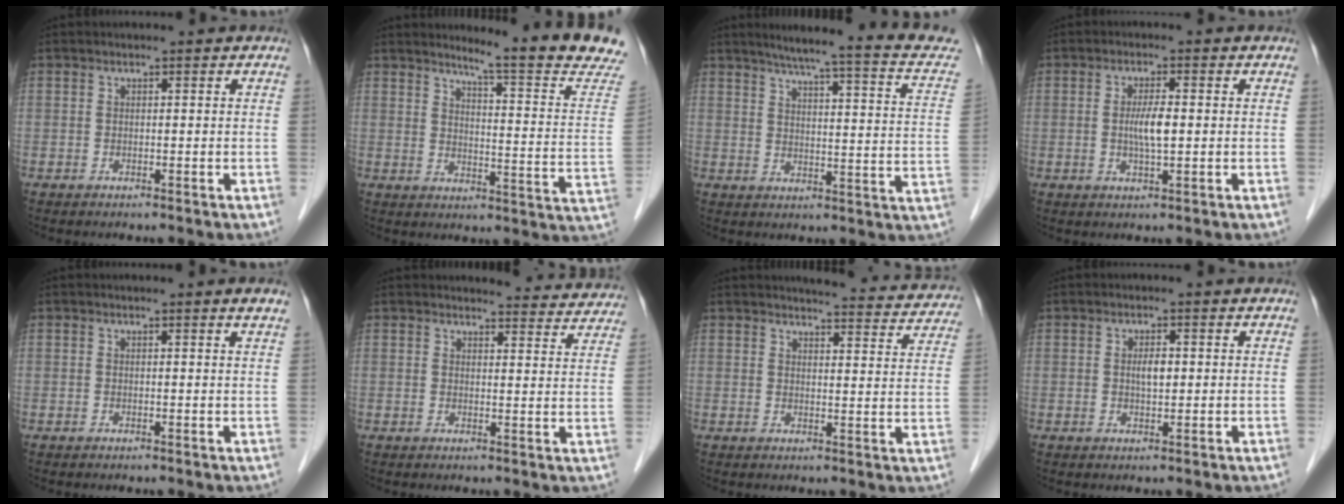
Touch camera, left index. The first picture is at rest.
{"total": 16.4, "force": [14.6, -0.9, 7.4], "torque": [-0.099, -0.083, 0.168]}
{"total": 19.1, "force": [15.7, 1.5, 10.7], "torque": [-0.144, -0.018, 0.176]}
{"total": 3.7, "force": [-0.1, 0.6, 3.6], "torque": [-0.071, -0.002, -0.002]}
{"total": 0.9, "force": [0.7, -0.2, 0.6], "torque": [-0.018, -0.005, 0.011]}
{"total": 11.1, "force": [10.9, 1.8, 1.2], "torque": [0.014, -0.028, 0.100]}
{"total": 14.9, "force": [14.4, 2.2, 3.4], "torque": [-0.018, -0.041, 0.143]}
{"total": 2.1, "force": [0.2, 0.8, 1.9], "torque": [-0.036, 0.001, 0.005]}